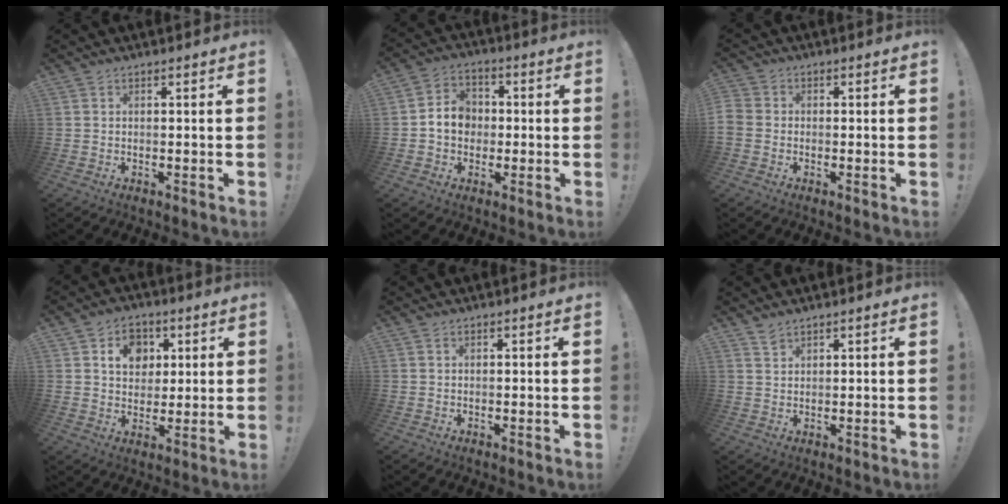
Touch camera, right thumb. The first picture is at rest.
{"total": 8.3, "force": [-0.6, 7.3, 4.0], "torque": [-0.062, 0.012, -0.008]}
{"total": 0.6, "force": [-0.3, 0.5, 0.0], "torque": [-0.001, 0.003, -0.005]}
{"total": 9.5, "force": [3.8, 7.8, 4.0], "torque": [-0.055, -0.014, 0.073]}
{"total": 0.0}
{"total": 2.3, "force": [2.0, 1.0, 0.7], "torque": [-0.008, -0.014, 0.036]}